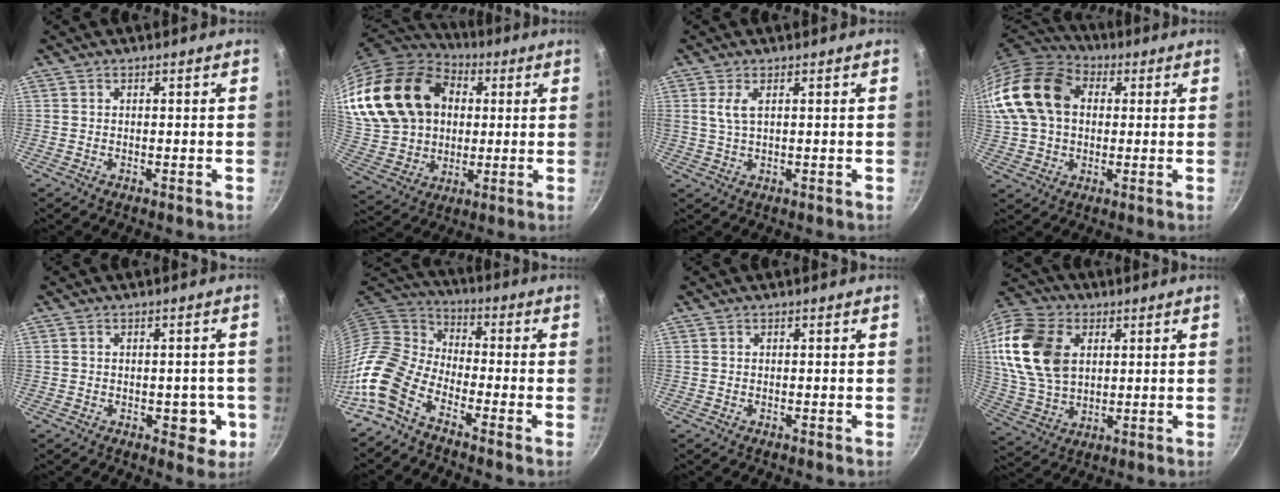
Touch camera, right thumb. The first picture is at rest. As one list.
[{"total": 25.2, "force": [6.5, 19.0, 15.3], "torque": [-0.287, 0.012, 0.130]}, {"total": 3.4, "force": [1.1, 0.9, 3.0], "torque": [-0.067, -0.003, 0.025]}, {"total": 18.0, "force": [3.2, 13.1, 12.0], "torque": [-0.222, 0.026, 0.045]}, {"total": 5.1, "force": [-1.3, 3.2, 3.8], "torque": [-0.014, 0.007, -0.014]}, {"total": 11.4, "force": [-7.1, 6.0, 6.5], "torque": [-0.125, 0.067, -0.170]}, {"total": 0.0}, {"total": 19.7, "force": [4.5, 13.8, 13.4], "torque": [-0.251, 0.000, 0.087]}]